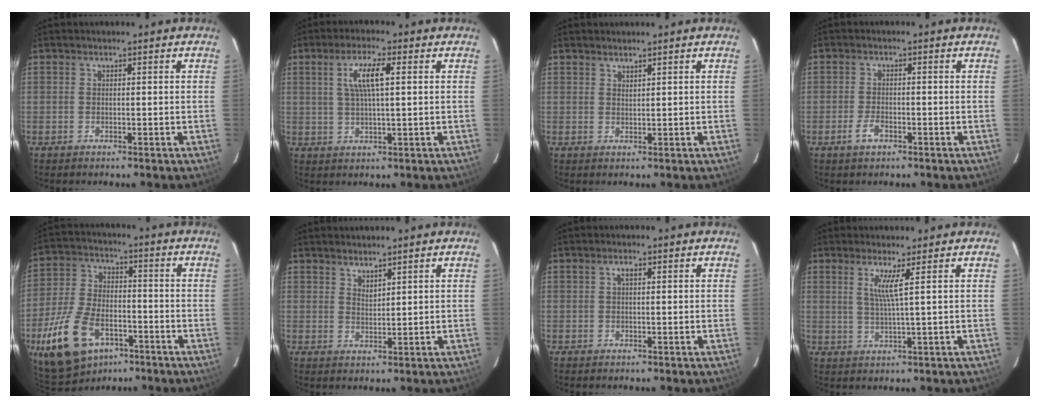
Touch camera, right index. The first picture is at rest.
{"total": 6.2, "force": [1.8, 1.1, 5.8], "torque": [-0.110, 0.004, 0.033]}
{"total": 1.2, "force": [1.1, 0.1, 0.4], "torque": [-0.006, -0.001, 0.020]}
{"total": 2.8, "force": [-1.6, 1.5, 1.8], "torque": [-0.041, -0.001, -0.031]}
{"total": 17.6, "force": [-9.2, 10.1, 11.1], "torque": [-0.251, -0.014, -0.156]}
{"total": 2.3, "force": [2.1, 0.4, 0.8], "torque": [-0.013, 0.001, 0.038]}
{"total": 0.9, "force": [0.3, 0.4, 0.8], "torque": [-0.014, 0.005, 0.003]}
{"total": 3.5, "force": [1.5, -1.0, 3.0], "torque": [-0.054, -0.010, 0.026]}